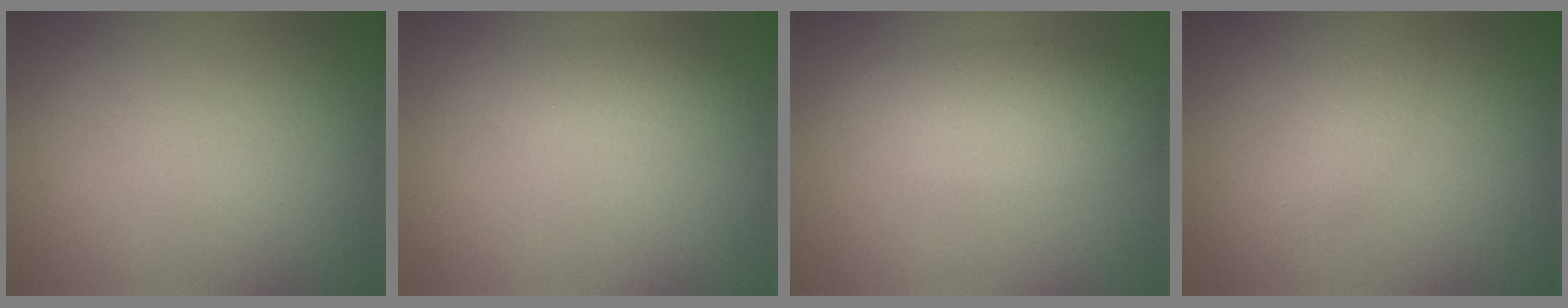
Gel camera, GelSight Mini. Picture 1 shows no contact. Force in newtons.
{"total": 1.9, "press": 1.9, "slide": 0.0}
{"total": 4.3, "press": 4.3, "slide": 0.5}
{"total": 2.1, "press": 2.1, "slide": 0.0}